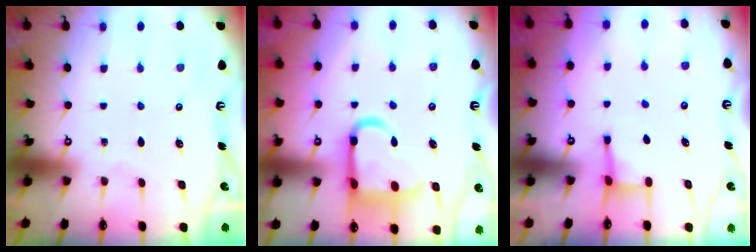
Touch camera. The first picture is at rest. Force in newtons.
{"total": 15.7, "press": 15.5, "slide": 1.9}
{"total": 3.4, "press": 3.4, "slide": 0.5}